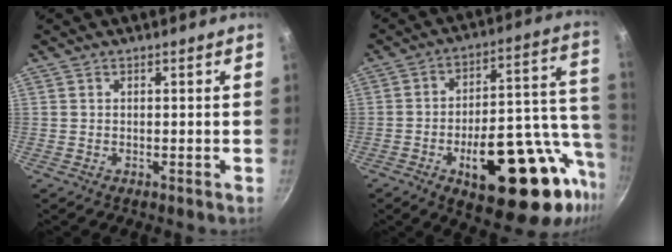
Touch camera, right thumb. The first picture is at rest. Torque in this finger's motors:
{"motor_torque": [2.86, 2.15, 2.10, -0.67, 0.33]}